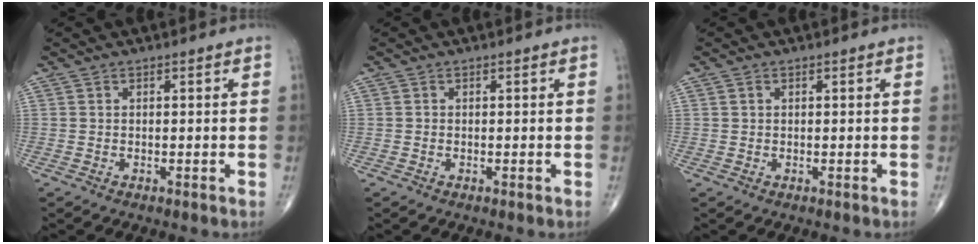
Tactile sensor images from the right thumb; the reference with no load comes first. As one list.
[{"total": 0.0}, {"total": 0.6, "force": [0.2, 0.4, 0.3], "torque": [-0.005, 0.001, 0.004]}]